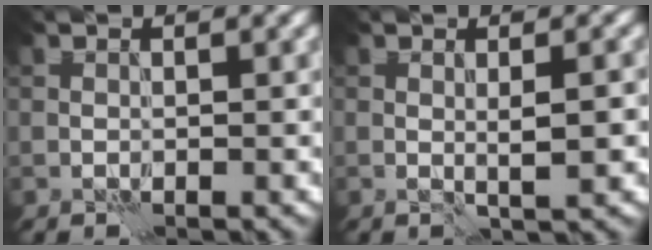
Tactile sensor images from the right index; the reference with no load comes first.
{"total": 2.3, "force": [0.1, 0.3, 2.2], "torque": [-0.035, 0.000, 0.002]}